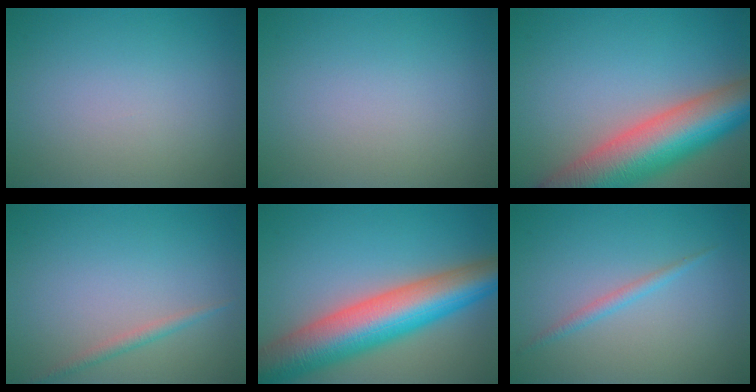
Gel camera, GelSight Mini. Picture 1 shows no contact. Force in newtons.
{"total": 0.0}
{"total": 11.6, "press": 11.6, "slide": 0.4}
{"total": 1.2, "press": 1.1, "slide": 0.1}
{"total": 11.2, "press": 11.2, "slide": 0.5}
{"total": 1.2, "press": 1.2, "slide": 0.1}